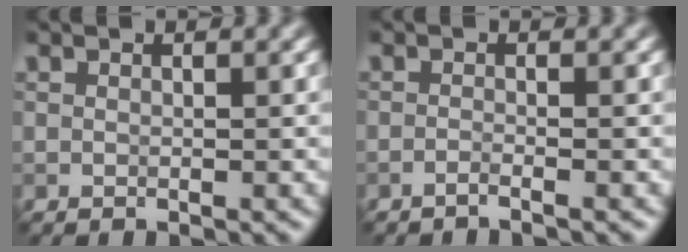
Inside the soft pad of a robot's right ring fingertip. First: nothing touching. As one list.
[{"total": 0.9, "force": [-0.7, 0.1, 0.6], "torque": [-0.007, -0.001, -0.018]}]